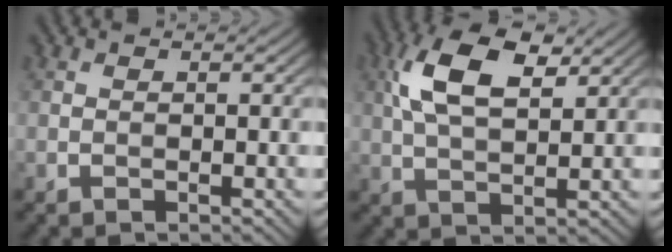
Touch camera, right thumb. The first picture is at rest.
{"total": 9.7, "force": [3.8, 4.5, 7.8], "torque": [-0.168, 0.015, 0.069]}